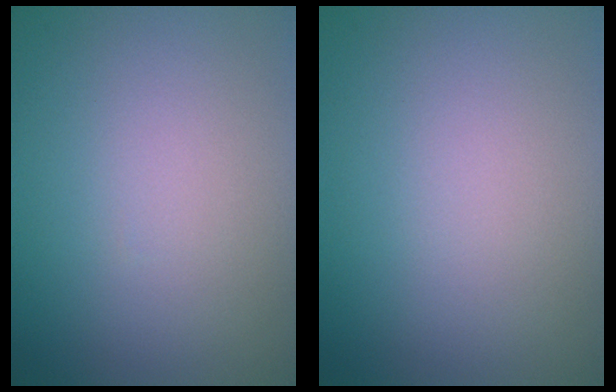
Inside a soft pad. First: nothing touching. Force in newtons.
{"total": 0.0}